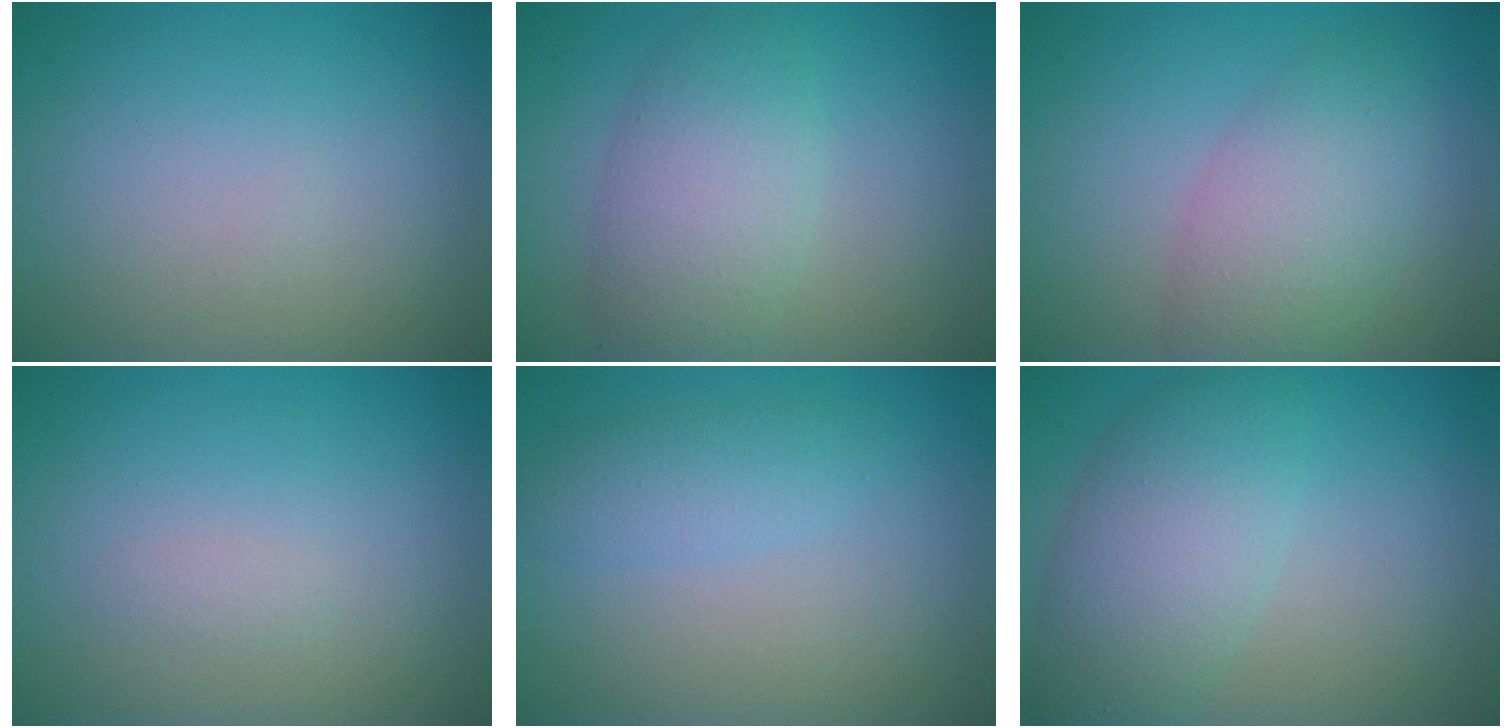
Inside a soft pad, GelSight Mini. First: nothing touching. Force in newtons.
{"total": 5.1, "press": 5.1, "slide": 0.2}
{"total": 5.1, "press": 5.1, "slide": 0.2}
{"total": 0.6, "press": 0.6, "slide": 0.1}
{"total": 2.1, "press": 2.1, "slide": 0.1}
{"total": 5.5, "press": 5.5, "slide": 0.1}